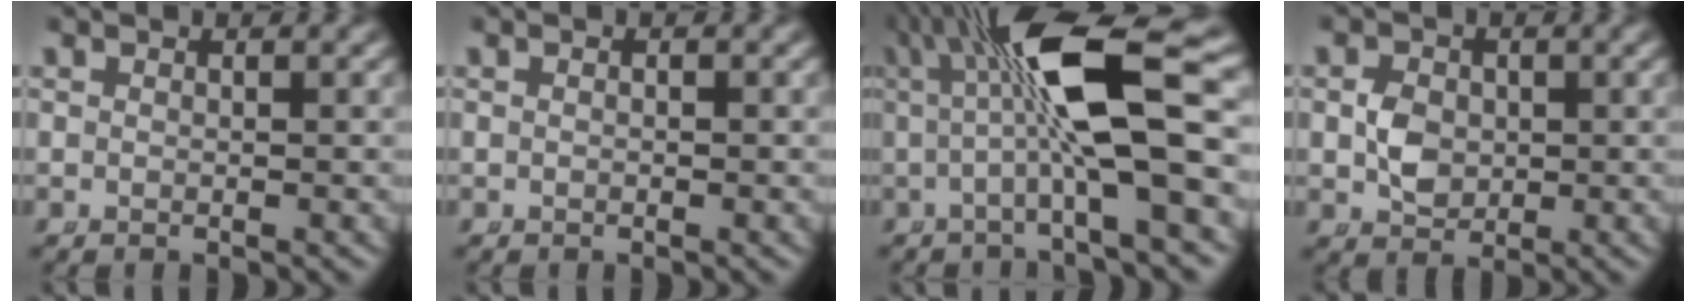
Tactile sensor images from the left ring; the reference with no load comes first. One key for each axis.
{"total": 0.0}
{"total": 8.9, "fx": 1.5, "fy": 2.3, "fz": 8.4, "tx": -0.139, "ty": 0.006, "tz": 0.028}
{"total": 2.5, "fx": -0.3, "fy": 1.9, "fz": 1.6, "tx": -0.026, "ty": -0.009, "tz": 0.003}